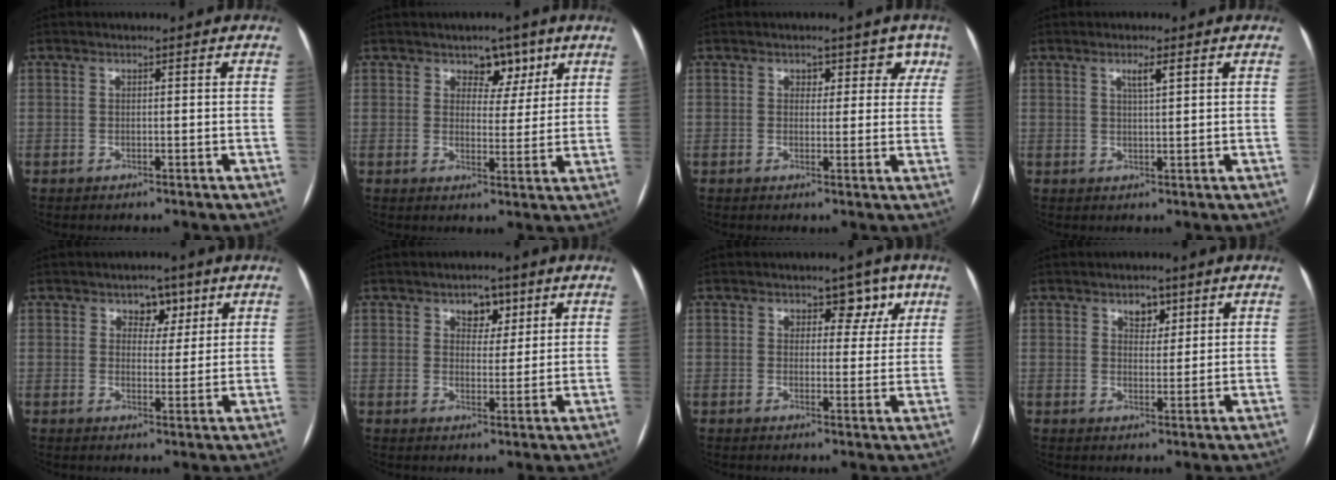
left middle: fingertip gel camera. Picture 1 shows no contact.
{"total": 4.6, "force": [2.9, 3.0, 2.0], "torque": [-0.015, 0.003, 0.042]}
{"total": 3.8, "force": [2.2, 2.9, 1.0], "torque": [0.021, 0.001, 0.016]}
{"total": 2.1, "force": [1.1, 0.0, 1.8], "torque": [-0.038, 0.000, 0.020]}
{"total": 3.8, "force": [2.2, 2.7, 1.7], "torque": [-0.013, 0.004, 0.031]}
{"total": 3.8, "force": [2.2, 2.5, 1.8], "torque": [-0.020, 0.004, 0.033]}
{"total": 4.4, "force": [2.5, 3.0, 2.1], "torque": [-0.008, 0.006, 0.029]}
{"total": 2.9, "force": [1.8, 1.8, 1.3], "torque": [-0.017, -0.001, 0.029]}